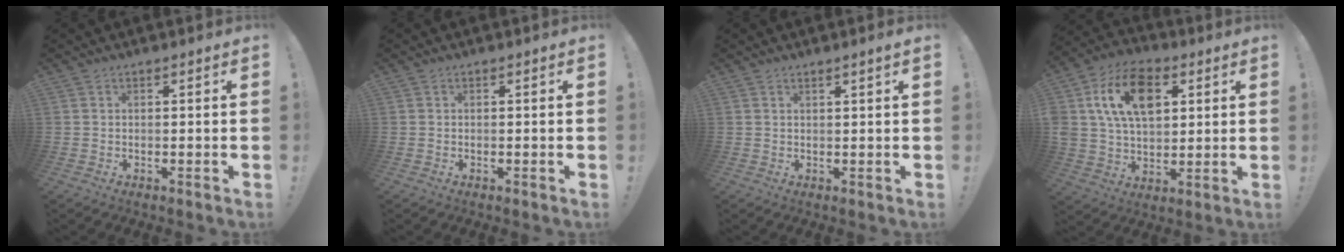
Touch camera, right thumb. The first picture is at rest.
{"total": 0.0}
{"total": 1.5, "force": [0.9, -0.2, 1.2], "torque": [-0.020, -0.002, 0.014]}
{"total": 17.7, "force": [6.2, 11.9, 11.5], "torque": [-0.194, -0.006, 0.116]}